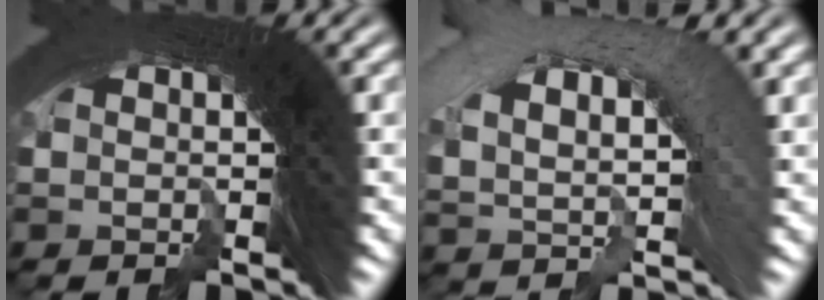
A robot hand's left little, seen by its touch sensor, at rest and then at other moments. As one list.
[{"total": 5.7, "force": [-1.7, 4.9, 2.2], "torque": [-0.044, 0.008, -0.039]}]